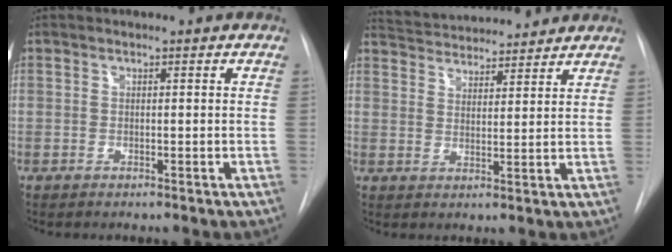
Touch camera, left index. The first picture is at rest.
{"total": 12.7, "force": [12.0, 2.3, 3.3], "torque": [-0.054, 0.023, 0.181]}